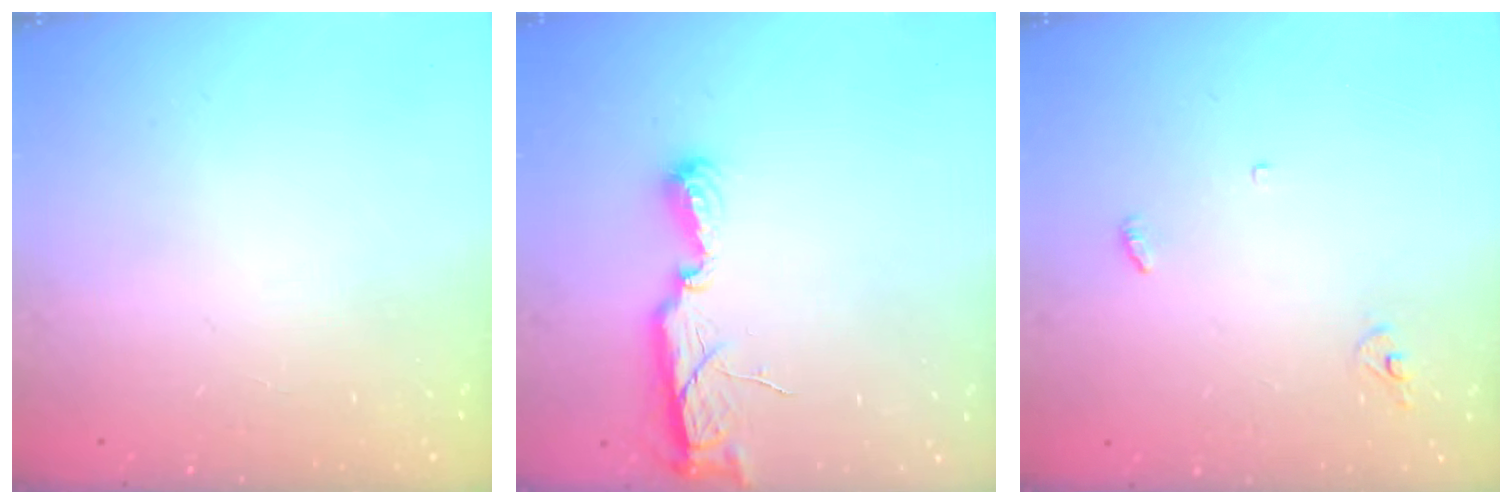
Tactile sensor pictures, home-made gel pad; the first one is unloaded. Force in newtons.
{"total": 7.5, "press": 7.5, "slide": 0.4}
{"total": 3.1, "press": 3.1, "slide": 0.2}